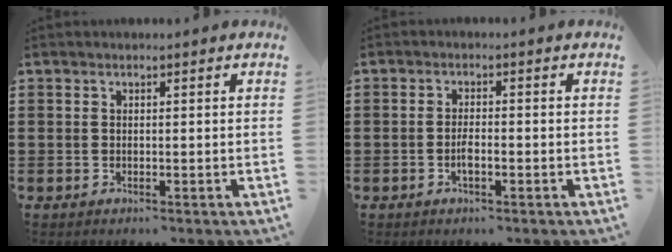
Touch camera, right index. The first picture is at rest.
{"total": 2.4, "force": [-0.9, 0.7, 2.1], "torque": [-0.046, -0.002, -0.019]}